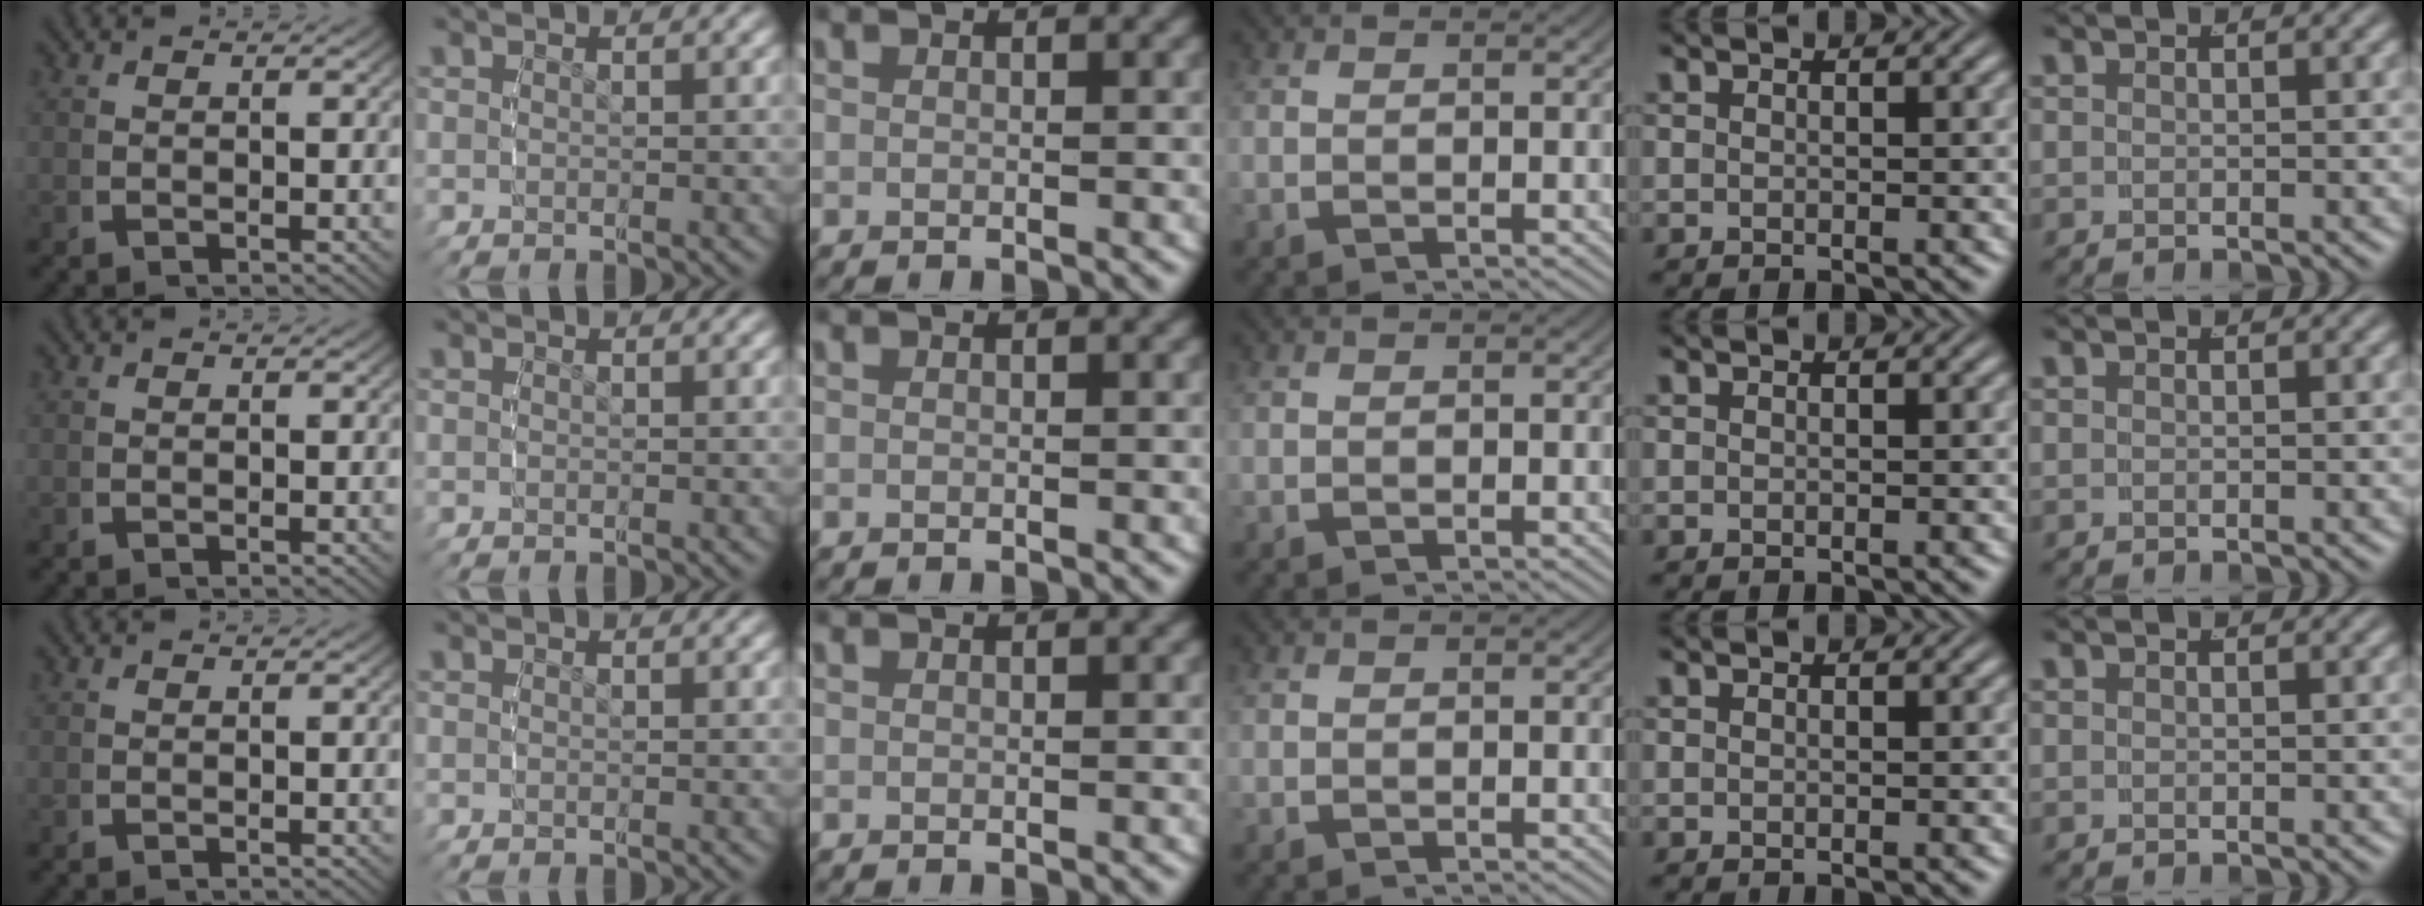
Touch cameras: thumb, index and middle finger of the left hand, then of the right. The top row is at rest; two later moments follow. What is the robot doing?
{"motion": "reach", "object": "paper towel"}